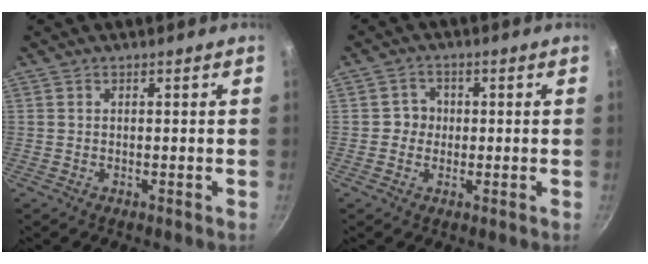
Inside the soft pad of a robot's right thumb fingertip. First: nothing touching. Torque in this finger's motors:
{"motor_torque": [0.50, 0.24, 0.43, -0.08, -0.02]}